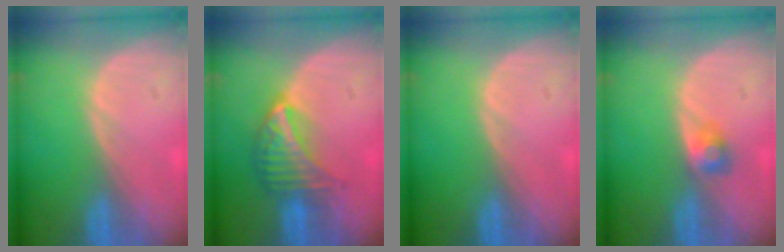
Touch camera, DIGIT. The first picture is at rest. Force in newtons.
{"total": 7.1, "press": 6.2, "slide": 3.4}
{"total": 0.0}
{"total": 2.4, "press": 2.3, "slide": 0.9}